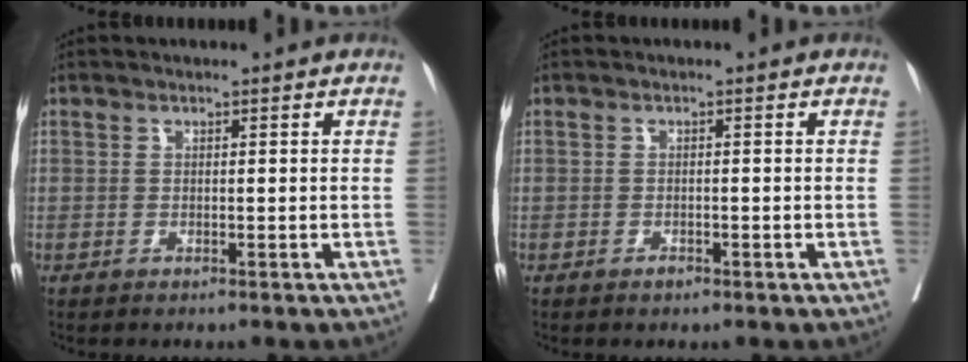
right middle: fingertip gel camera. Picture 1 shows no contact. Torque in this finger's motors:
{"motor_torque": [-0.03, 0.03, -0.01, 0.01]}